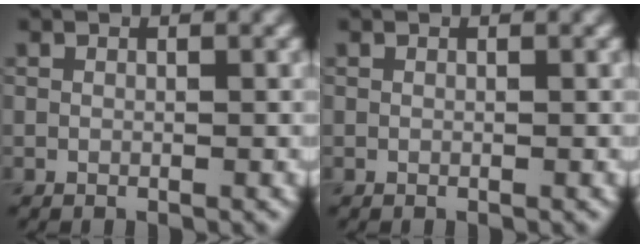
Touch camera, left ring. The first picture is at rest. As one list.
[{"total": 0.0}]